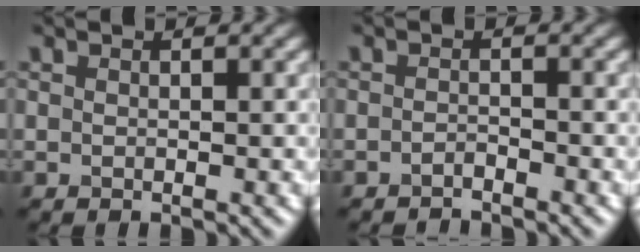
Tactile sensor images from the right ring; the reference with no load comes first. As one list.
[{"total": 1.1, "force": [-1.1, 0.2, 0.3], "torque": [-0.004, 0.003, -0.020]}]